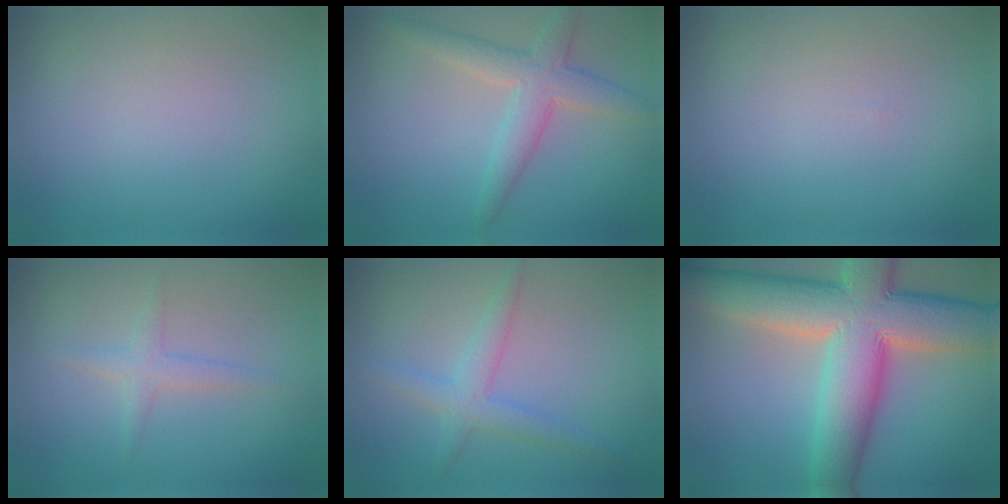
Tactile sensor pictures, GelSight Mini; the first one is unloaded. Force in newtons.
{"total": 3.9, "press": 3.8, "slide": 0.3}
{"total": 0.0}
{"total": 1.6, "press": 1.6, "slide": 0.0}
{"total": 2.7, "press": 2.7, "slide": 0.0}
{"total": 13.7, "press": 13.7, "slide": 0.8}